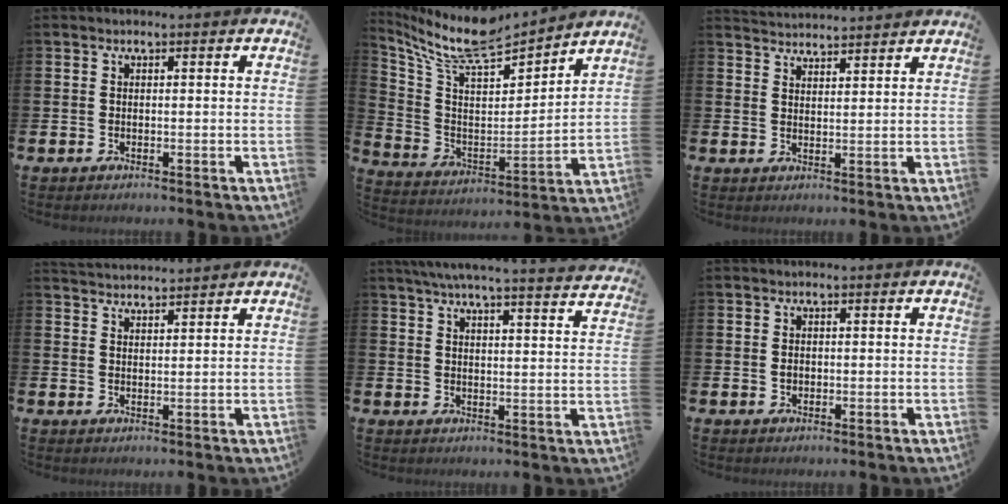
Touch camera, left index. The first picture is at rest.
{"total": 9.7, "force": [8.8, 1.9, 3.6], "torque": [-0.108, -0.064, 0.149]}
{"total": 3.5, "force": [3.5, -0.1, -0.3], "torque": [0.000, -0.024, 0.063]}
{"total": 3.1, "force": [3.1, 0.1, 0.0], "torque": [-0.004, -0.015, 0.056]}
{"total": 6.1, "force": [5.7, -0.4, 1.9], "torque": [-0.051, -0.032, 0.100]}
{"total": 0.9, "force": [0.0, 0.8, 0.5], "torque": [-0.009, 0.007, -0.001]}